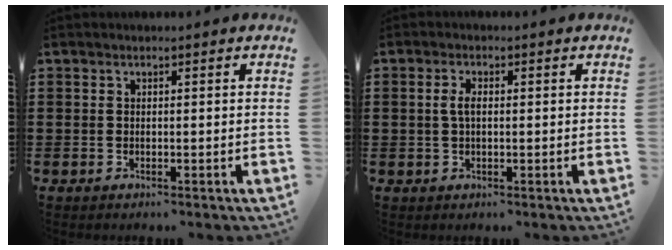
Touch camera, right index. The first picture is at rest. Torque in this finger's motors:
{"motor_torque": [0.45, -0.27, 0.16, 0.05]}